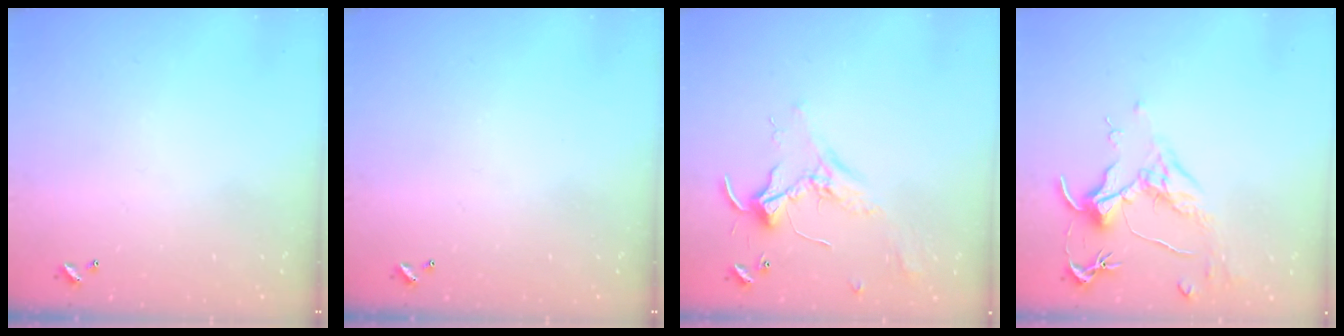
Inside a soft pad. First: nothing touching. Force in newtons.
{"total": 0.0}
{"total": 2.1, "press": 2.1, "slide": 0.5}
{"total": 1.6, "press": 1.4, "slide": 0.9}